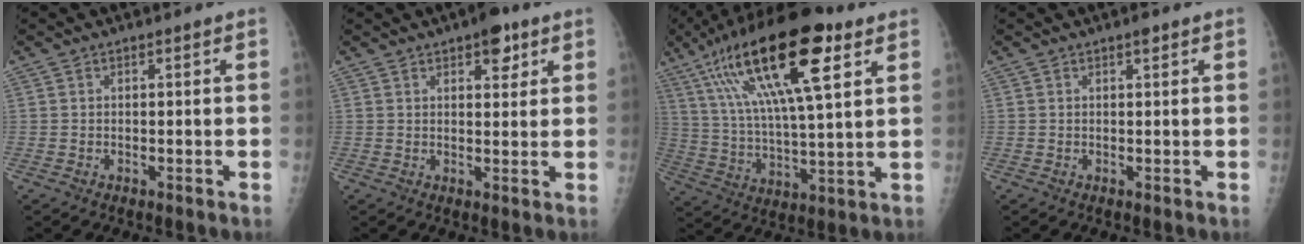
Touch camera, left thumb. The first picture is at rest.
{"total": 5.0, "force": [2.9, 2.4, 3.4], "torque": [-0.026, -0.011, 0.034]}
{"total": 23.3, "force": [10.9, 6.5, 19.5], "torque": [-0.350, -0.009, 0.186]}
{"total": 1.0, "force": [0.6, 0.3, 0.7], "torque": [-0.010, -0.001, 0.008]}